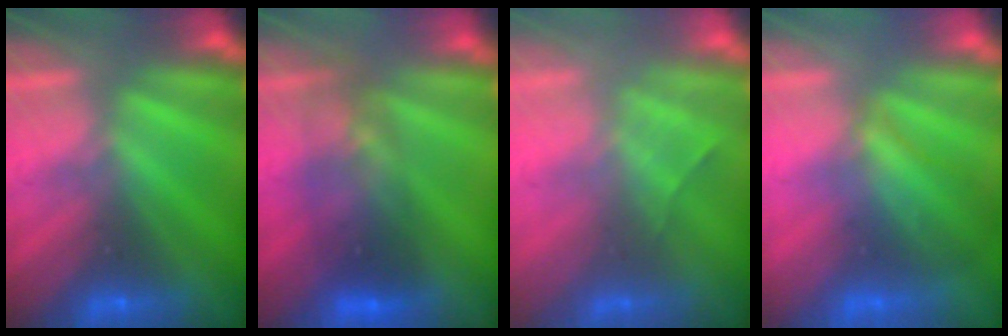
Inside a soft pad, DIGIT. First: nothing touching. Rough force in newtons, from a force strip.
{"total": 8.0}
{"total": 2.2}
{"total": 3.3}